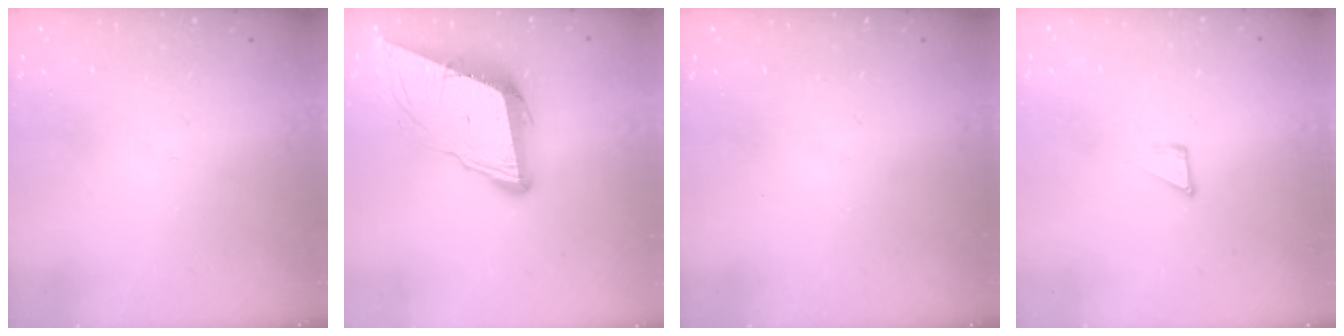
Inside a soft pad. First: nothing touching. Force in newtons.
{"total": 10.5, "press": 9.9, "slide": 3.6}
{"total": 0.0}
{"total": 2.1, "press": 2.1, "slide": 0.1}